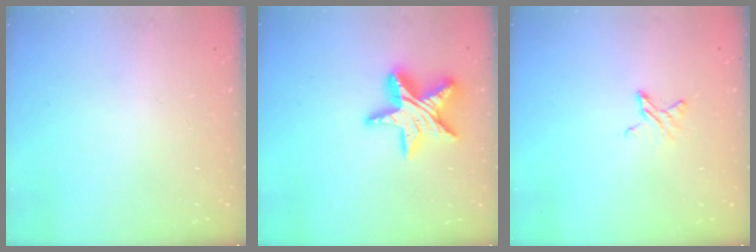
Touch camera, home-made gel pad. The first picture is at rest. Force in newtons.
{"total": 14.6, "press": 14.6, "slide": 1.0}
{"total": 3.3, "press": 3.3, "slide": 0.2}